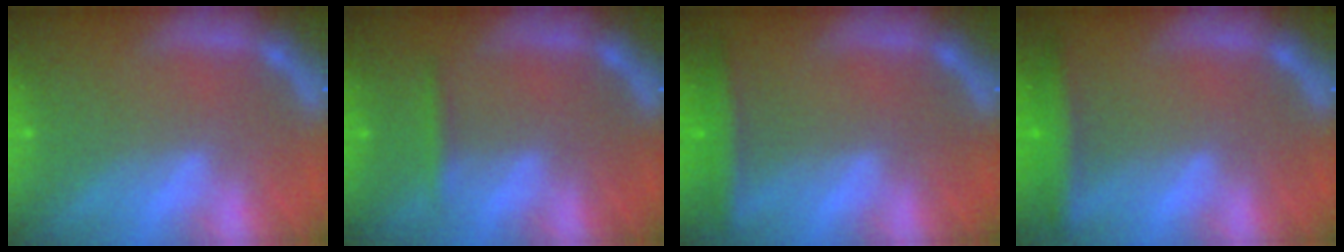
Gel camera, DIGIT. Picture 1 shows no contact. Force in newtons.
{"total": 1.4}
{"total": 2.9}
{"total": 3.4}